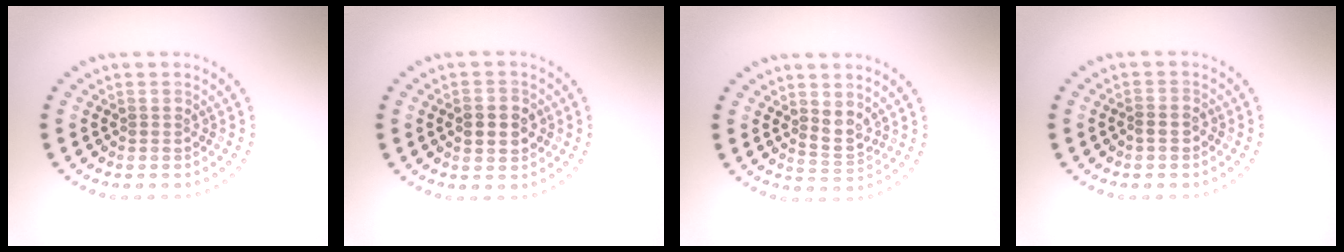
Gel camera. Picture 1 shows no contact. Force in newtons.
{"total": 2.5, "press": 2.5, "slide": 0.1}
{"total": 2.0, "press": 1.5, "slide": 1.3}
{"total": 0.6, "press": 0.5, "slide": 0.3}